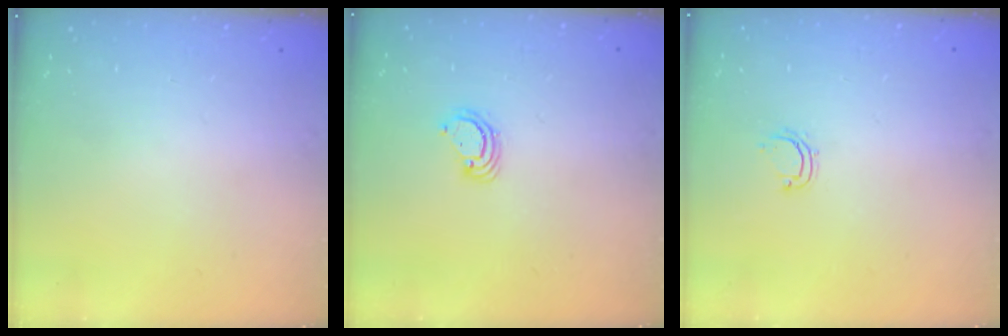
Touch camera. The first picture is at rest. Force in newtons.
{"total": 3.8, "press": 3.8, "slide": 0.2}
{"total": 3.7, "press": 3.7, "slide": 0.3}